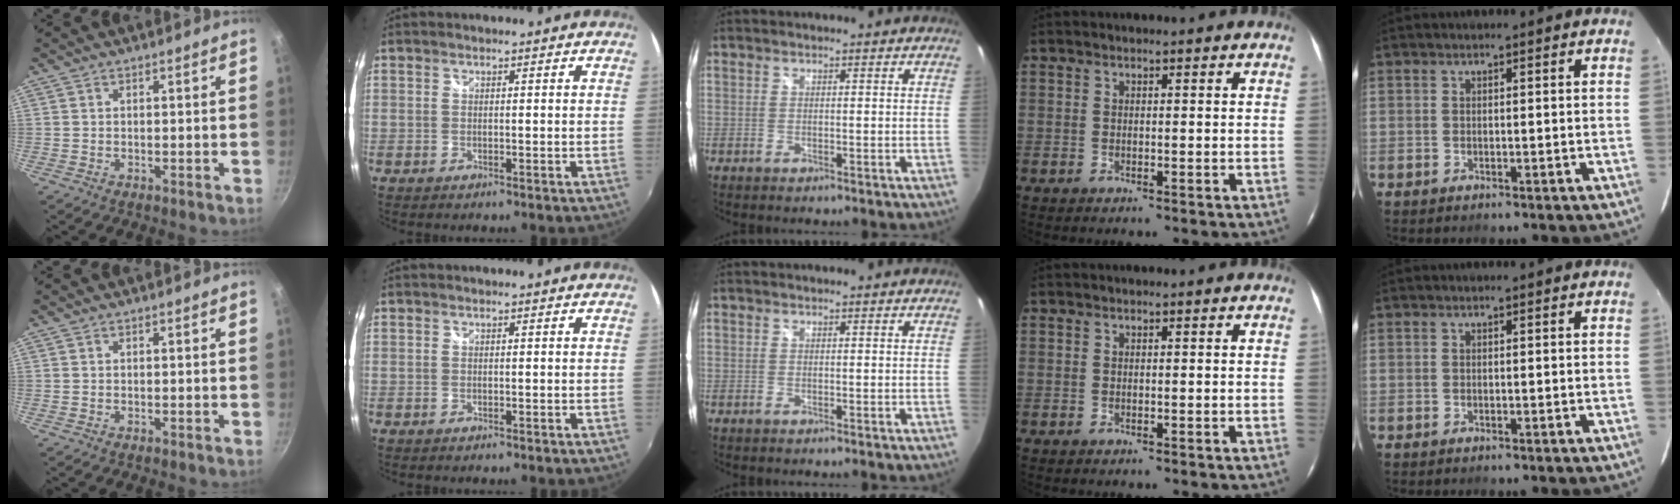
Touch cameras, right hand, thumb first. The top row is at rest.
{}